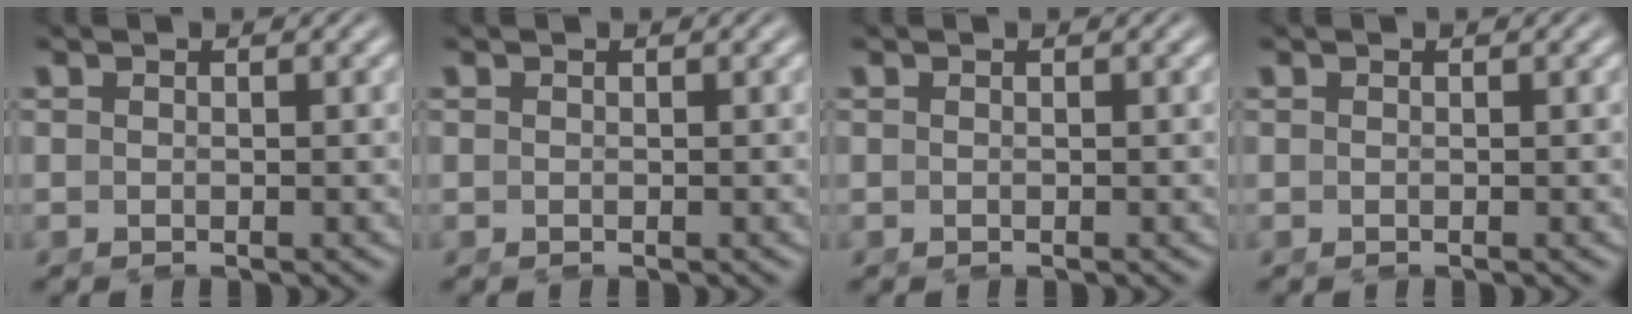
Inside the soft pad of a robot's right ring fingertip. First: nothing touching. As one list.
[{"total": 0.0}, {"total": 0.0}, {"total": 0.0}]